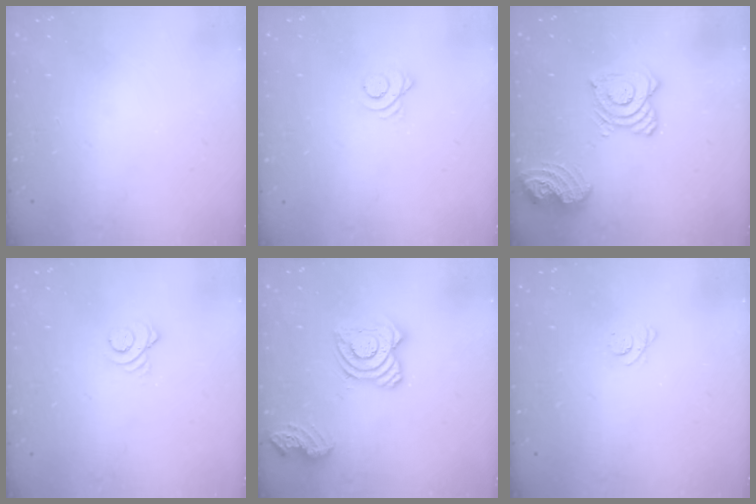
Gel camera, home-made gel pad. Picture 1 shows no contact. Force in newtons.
{"total": 2.7, "press": 2.7, "slide": 0.3}
{"total": 16.3, "press": 16.1, "slide": 2.3}
{"total": 3.0, "press": 3.0, "slide": 0.3}
{"total": 16.1, "press": 16.1, "slide": 1.5}
{"total": 2.5, "press": 2.5, "slide": 0.3}